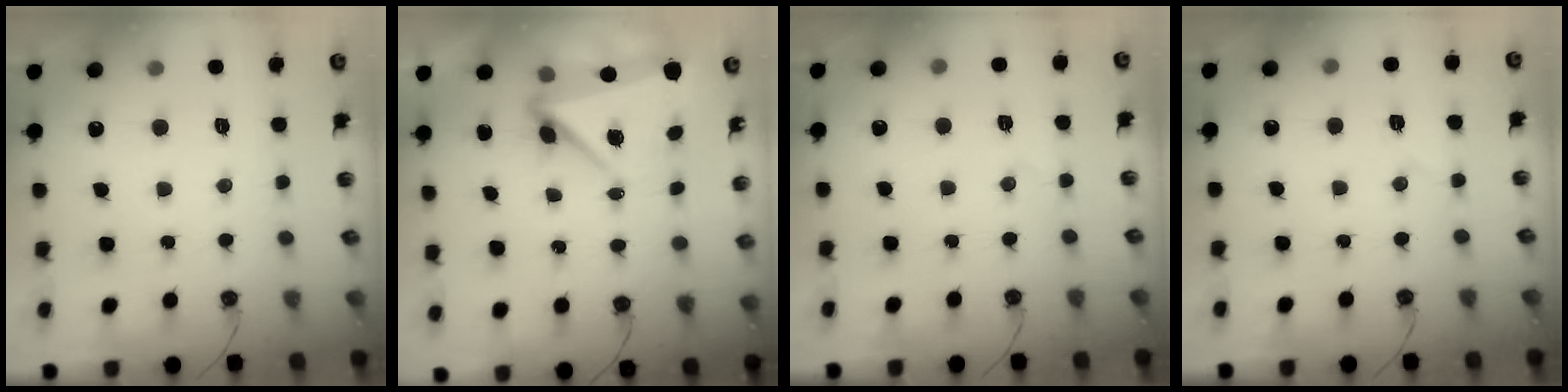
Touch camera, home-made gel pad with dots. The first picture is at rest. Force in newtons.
{"total": 6.5, "press": 6.5, "slide": 0.5}
{"total": 4.3, "press": 3.7, "slide": 2.1}
{"total": 4.6, "press": 4.3, "slide": 1.7}